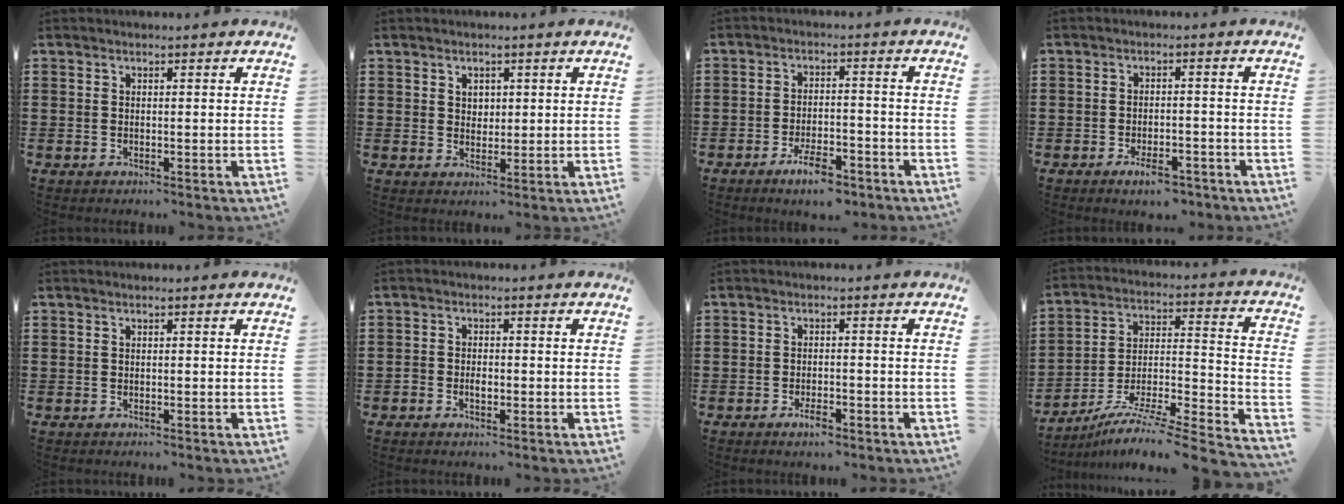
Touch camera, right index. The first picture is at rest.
{"total": 2.1, "force": [1.2, 1.6, 0.6], "torque": [-0.017, 0.007, 0.021]}
{"total": 5.6, "force": [-4.1, 1.6, 3.5], "torque": [-0.061, 0.008, -0.074]}
{"total": 3.8, "force": [-2.8, 1.2, 2.2], "torque": [-0.035, 0.006, -0.050]}
{"total": 0.0}
{"total": 1.8, "force": [-0.7, 1.1, 1.3], "torque": [-0.026, 0.002, -0.014]}
{"total": 2.5, "force": [-1.6, 0.9, 1.7], "torque": [-0.031, 0.003, -0.030]}
{"total": 7.2, "force": [-5.8, 0.1, 4.3], "torque": [-0.079, -0.012, -0.121]}